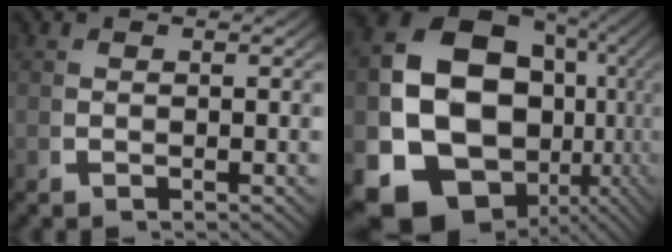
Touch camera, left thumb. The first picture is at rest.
{"total": 22.7, "force": [-3.9, 17.2, 14.2], "torque": [-0.300, -0.082, -0.045]}